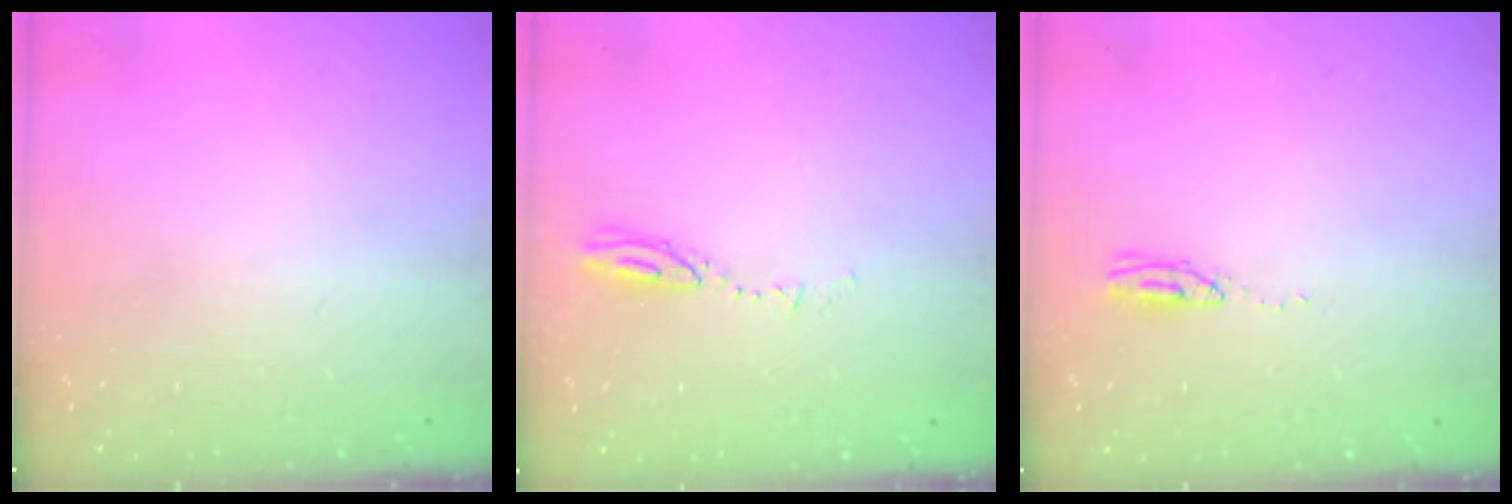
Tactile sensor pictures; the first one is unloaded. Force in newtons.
{"total": 2.9, "press": 2.9, "slide": 0.3}
{"total": 3.6, "press": 3.4, "slide": 1.2}